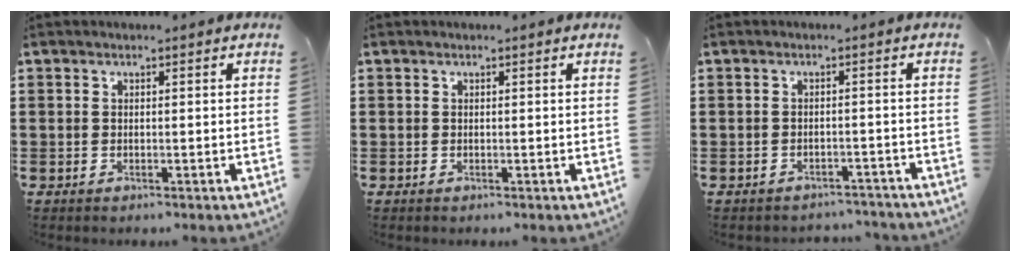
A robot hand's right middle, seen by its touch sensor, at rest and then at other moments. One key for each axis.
{"total": 0.0}
{"total": 1.9, "fx": -1.9, "fy": 0.2, "fz": 0.0, "tx": -0.008, "ty": -0.001, "tz": -0.041}